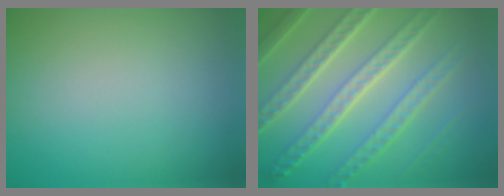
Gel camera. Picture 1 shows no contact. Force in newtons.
{"total": 8.4, "press": 6.1, "slide": 5.8}